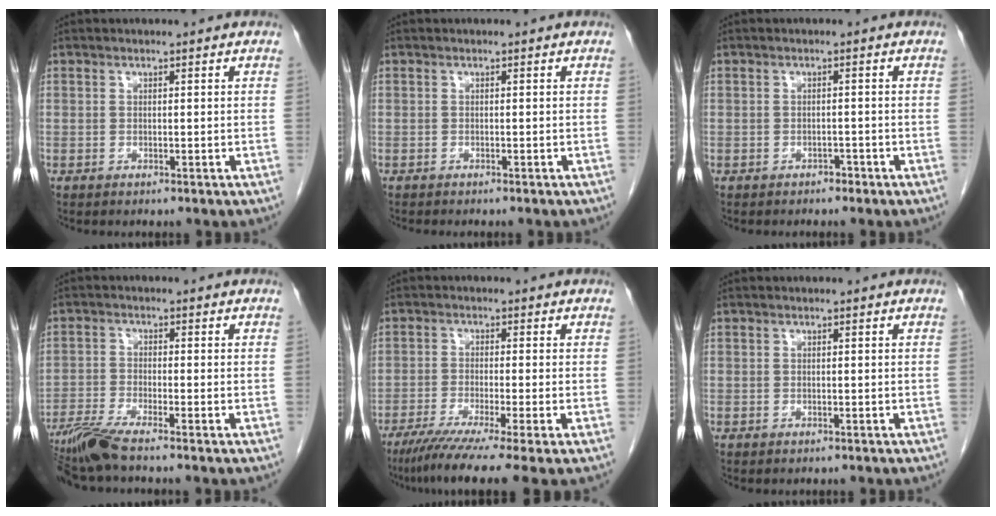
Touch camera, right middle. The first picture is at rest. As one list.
[{"total": 0.9, "force": [-0.8, 0.2, 0.4], "torque": [-0.009, -0.002, -0.009]}, {"total": 1.1, "force": [-0.9, 0.5, 0.3], "torque": [-0.009, 0.001, -0.013]}, {"total": 6.0, "force": [-4.9, -0.5, 3.4], "torque": [-0.069, -0.021, -0.098]}, {"total": 11.0, "force": [-8.0, -1.0, 7.5], "torque": [-0.113, -0.036, -0.125]}, {"total": 0.0}]